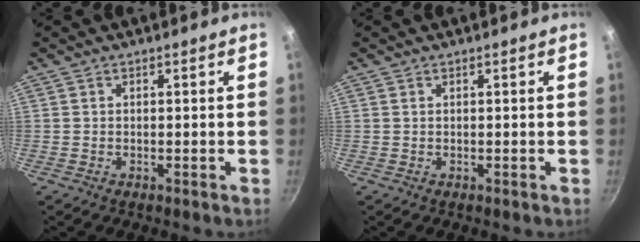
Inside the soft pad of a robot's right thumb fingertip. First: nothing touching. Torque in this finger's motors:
{"motor_torque": [0.63, 0.39, 0.18, -0.64, 0.03]}